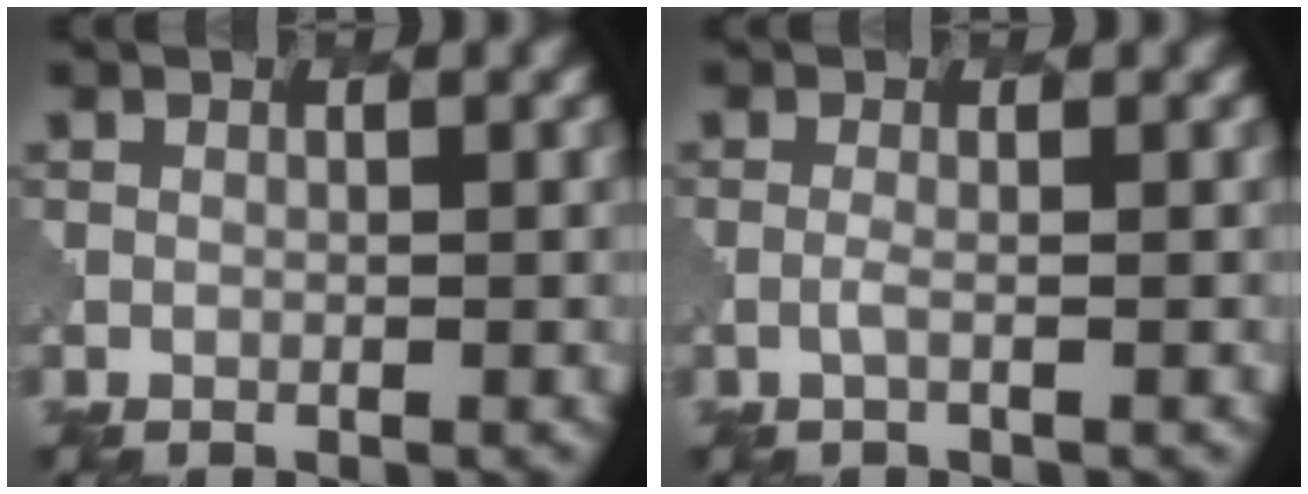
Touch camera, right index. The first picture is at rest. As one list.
[{"total": 0.9, "force": [0.0, 0.3, 0.9], "torque": [-0.013, 0.000, -0.006]}]